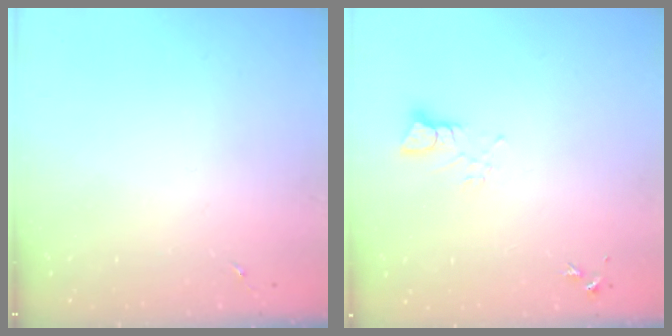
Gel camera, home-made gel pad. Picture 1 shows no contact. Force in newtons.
{"total": 3.1, "press": 3.1, "slide": 0.3}